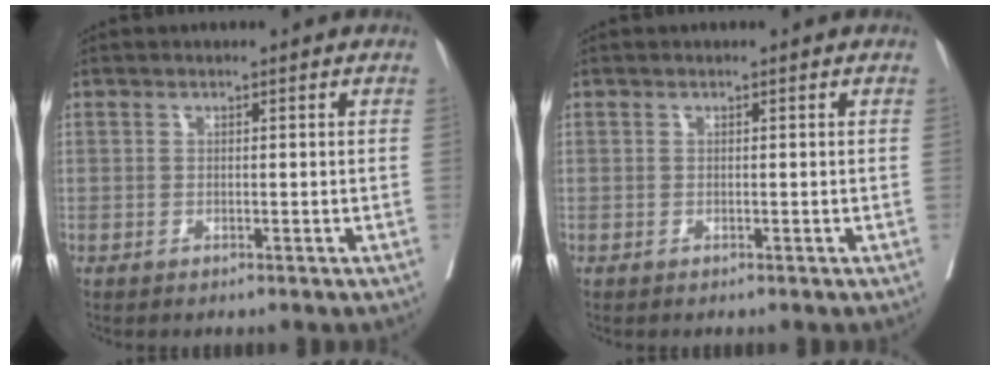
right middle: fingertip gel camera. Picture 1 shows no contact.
{"total": 0.0}